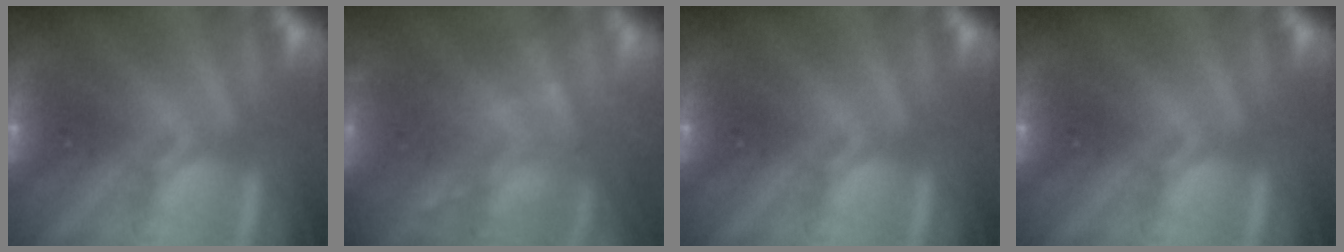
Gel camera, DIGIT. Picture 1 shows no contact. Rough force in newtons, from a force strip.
{"total": 2.3}
{"total": 0.0}
{"total": 0.0}